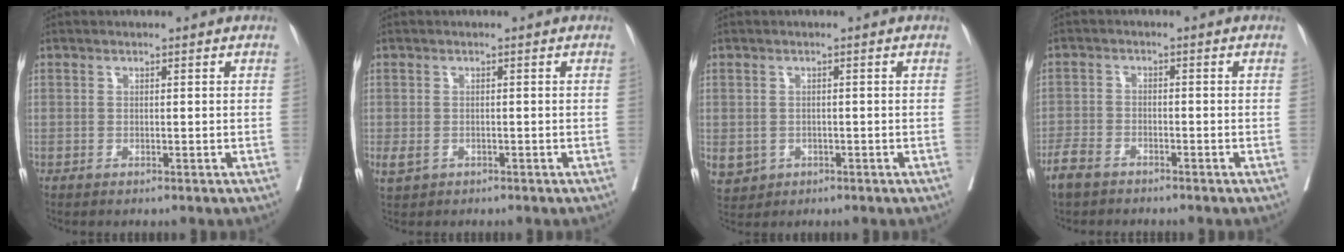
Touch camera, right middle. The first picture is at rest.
{"total": 1.9, "force": [-0.8, 1.3, 1.0], "torque": [-0.026, -0.003, -0.007]}
{"total": 6.4, "force": [-2.2, 5.7, 1.9], "torque": [-0.053, -0.004, -0.025]}
{"total": 4.0, "force": [-3.3, 1.7, 1.5], "torque": [-0.039, -0.003, -0.062]}